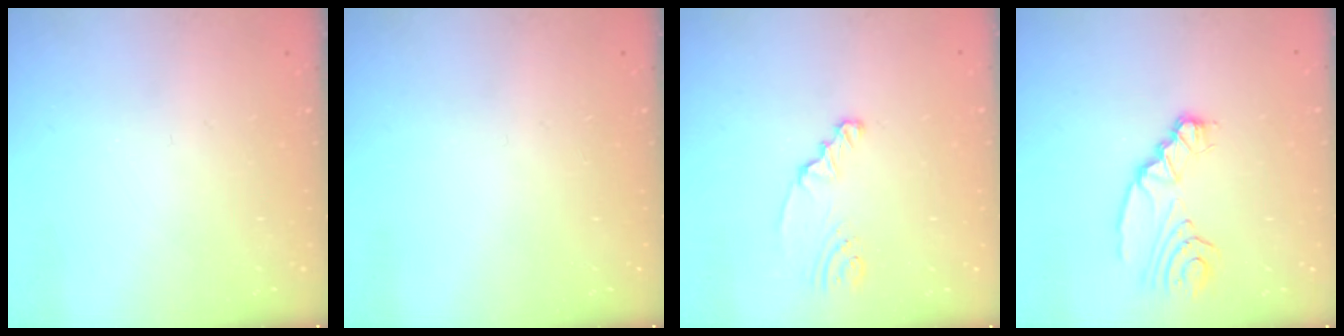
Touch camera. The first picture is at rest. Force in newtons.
{"total": 0.0}
{"total": 2.3, "press": 2.3, "slide": 0.3}
{"total": 7.2, "press": 7.2, "slide": 0.5}